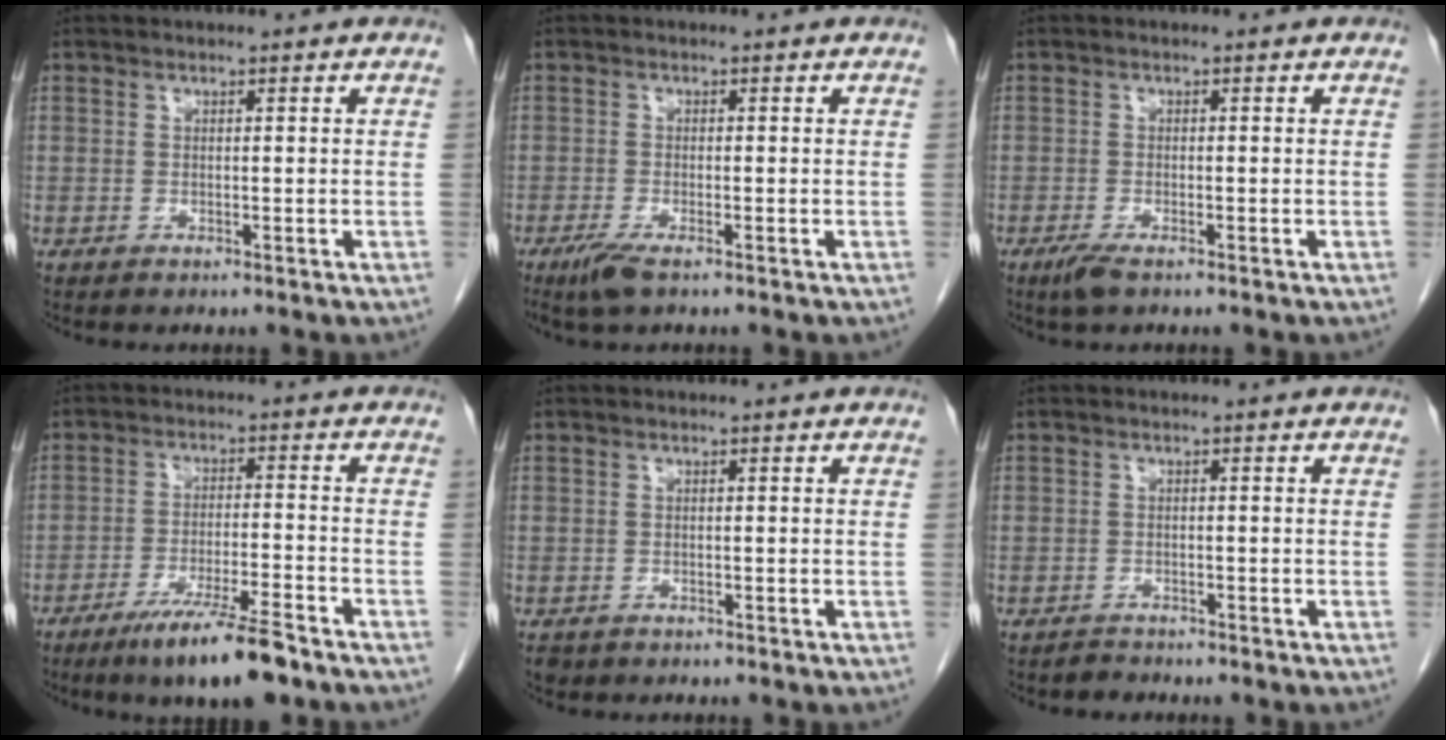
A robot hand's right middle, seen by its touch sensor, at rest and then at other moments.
{"total": 3.2, "force": [-2.1, 0.6, 2.4], "torque": [-0.053, -0.009, -0.040]}
{"total": 2.3, "force": [-1.5, 0.5, 1.6], "torque": [-0.040, -0.006, -0.029]}
{"total": 9.6, "force": [-7.0, 0.4, 6.6], "torque": [-0.112, -0.024, -0.119]}
{"total": 1.5, "force": [-1.1, 1.0, 0.3], "torque": [-0.013, -0.001, -0.015]}
{"total": 1.2, "force": [-1.1, 0.5, -0.3], "torque": [-0.005, -0.003, -0.020]}